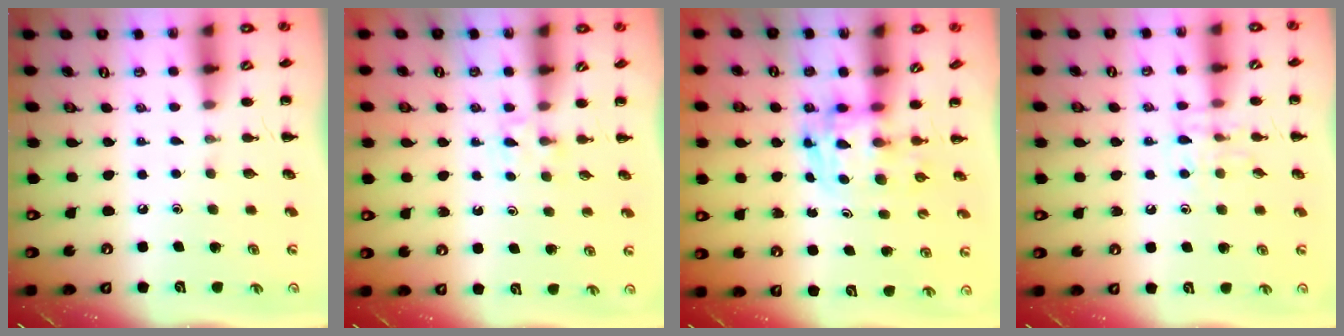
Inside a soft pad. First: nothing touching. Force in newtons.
{"total": 2.9, "press": 2.7, "slide": 1.1}
{"total": 3.6, "press": 3.6, "slide": 0.6}
{"total": 7.4, "press": 7.4, "slide": 0.5}